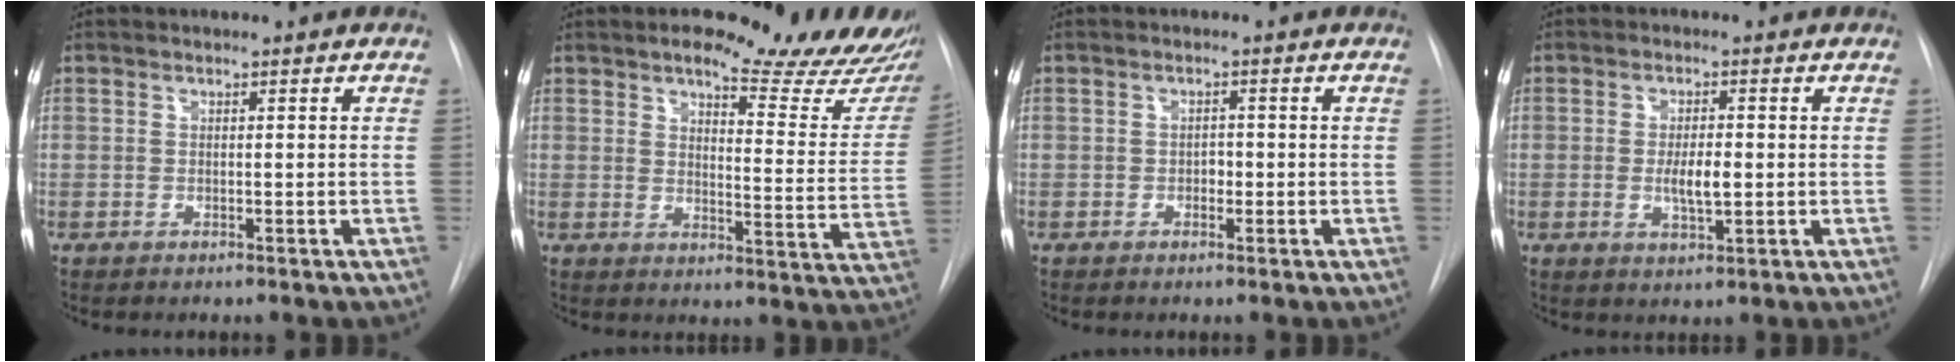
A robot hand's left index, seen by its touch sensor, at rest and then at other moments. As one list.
[{"total": 17.9, "force": [14.9, 4.3, 8.8], "torque": [-0.085, -0.053, 0.160]}, {"total": 1.3, "force": [-0.3, 0.9, 0.8], "torque": [-0.010, 0.004, -0.006]}, {"total": 4.1, "force": [-0.3, 1.2, 3.9], "torque": [-0.072, -0.004, -0.002]}]